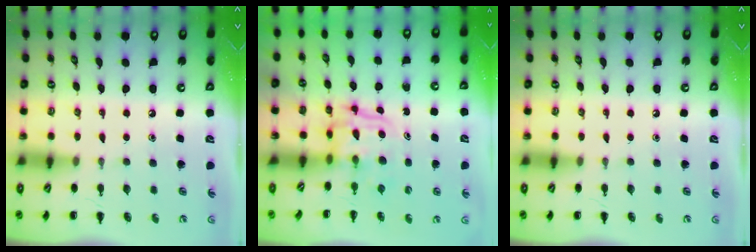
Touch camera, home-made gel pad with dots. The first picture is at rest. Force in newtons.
{"total": 3.4, "press": 3.4, "slide": 0.2}
{"total": 0.0}